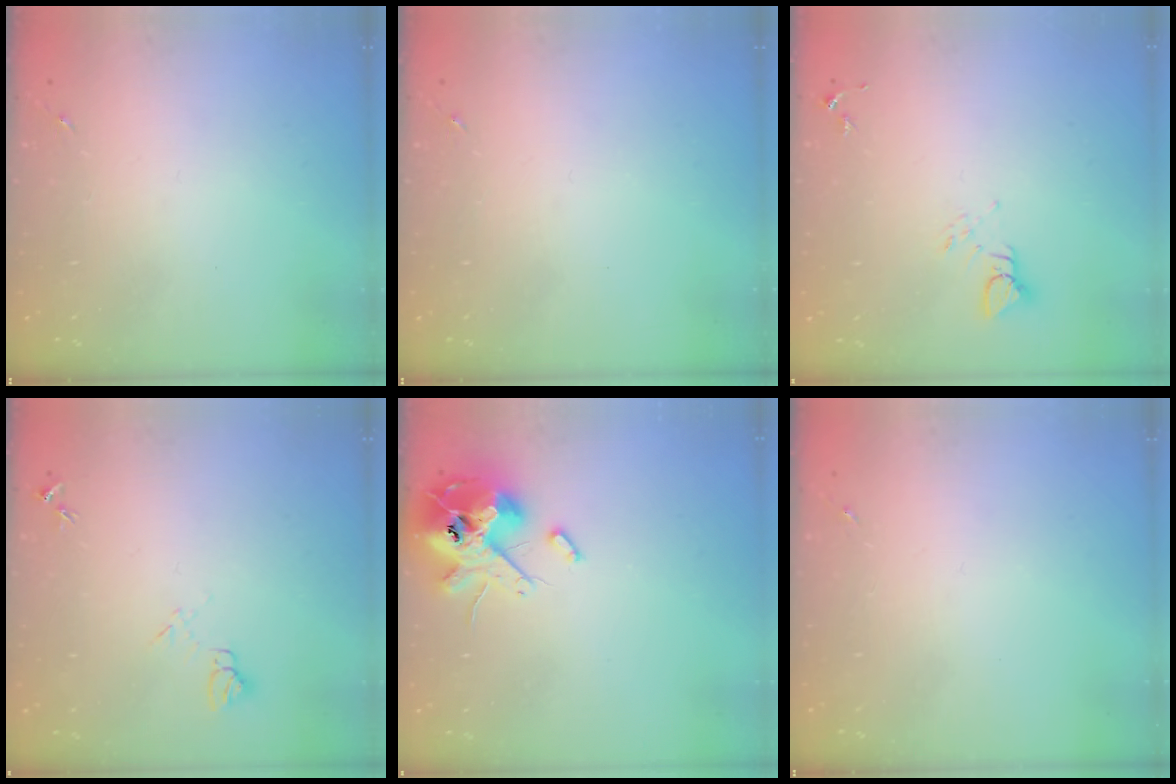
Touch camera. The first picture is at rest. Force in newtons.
{"total": 0.0}
{"total": 3.9, "press": 3.9, "slide": 0.4}
{"total": 7.1, "press": 7.1, "slide": 0.7}
{"total": 14.3, "press": 14.0, "slide": 2.5}
{"total": 0.0}